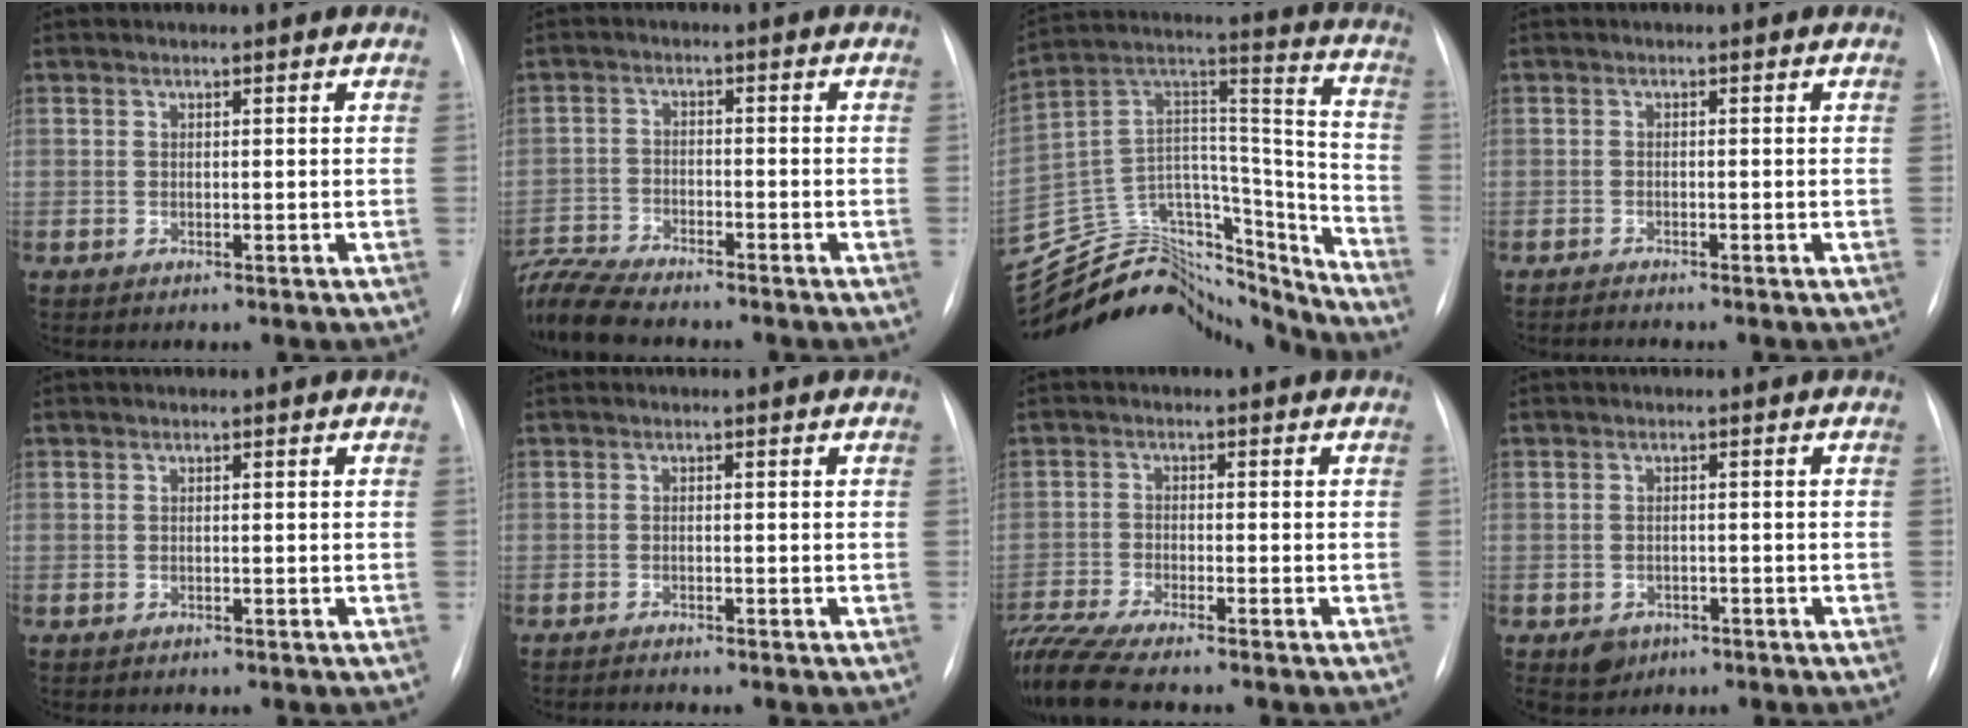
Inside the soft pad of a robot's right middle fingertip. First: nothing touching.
{"total": 10.5, "force": [-9.6, 1.4, 4.0], "torque": [-0.087, -0.010, -0.170]}
{"total": 27.7, "force": [-25.6, 8.3, 6.5], "torque": [-0.145, 0.060, -0.396]}
{"total": 1.5, "force": [-1.4, -0.3, 0.3], "torque": [-0.006, -0.003, -0.021]}
{"total": 0.0}
{"total": 1.2, "force": [-1.2, -0.2, 0.3], "torque": [-0.006, -0.003, -0.015]}
{"total": 8.3, "force": [-7.4, -0.7, 3.7], "torque": [-0.071, -0.019, -0.130]}
{"total": 2.8, "force": [-1.6, 2.2, 0.9], "torque": [-0.012, 0.004, -0.016]}